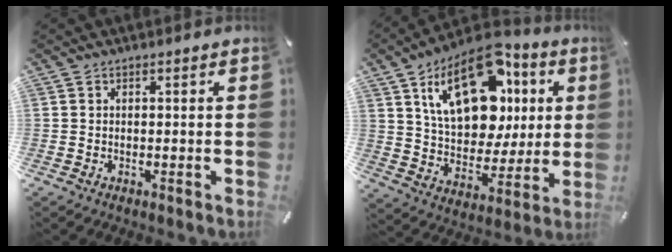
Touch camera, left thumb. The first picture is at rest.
{"total": 22.4, "force": [8.5, 14.3, 14.9], "torque": [-0.239, -0.036, 0.149]}